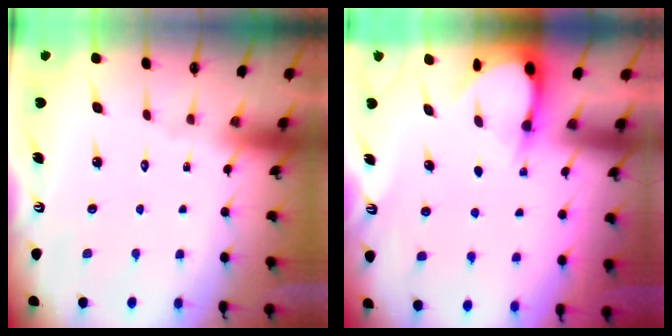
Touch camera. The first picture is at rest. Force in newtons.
{"total": 3.1, "press": 3.1, "slide": 0.4}